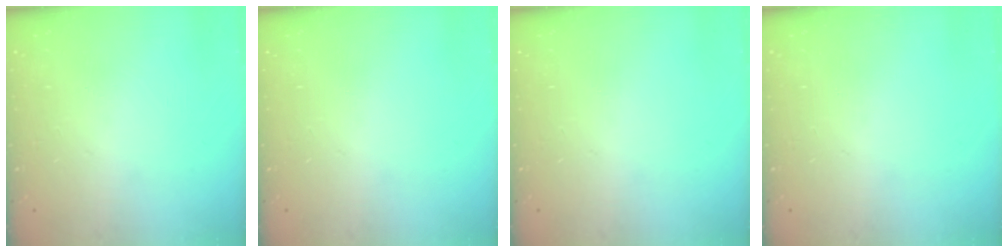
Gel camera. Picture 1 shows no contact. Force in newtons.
{"total": 0.0}
{"total": 0.0}
{"total": 0.0}